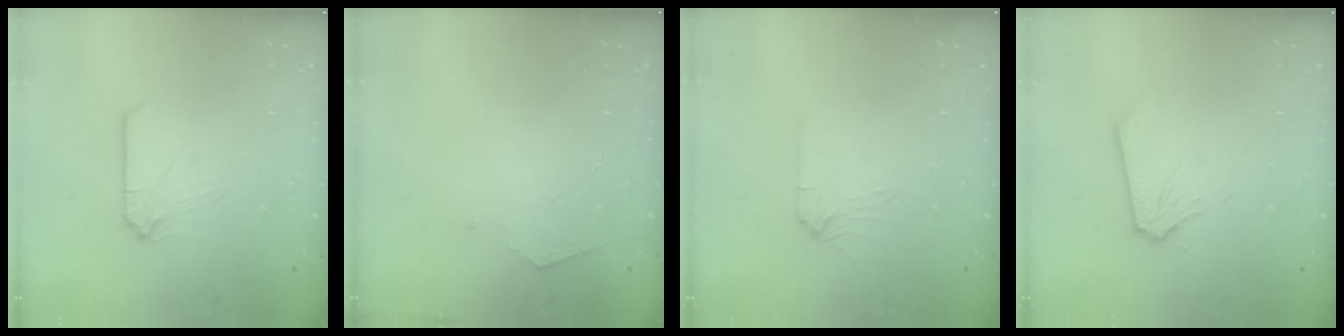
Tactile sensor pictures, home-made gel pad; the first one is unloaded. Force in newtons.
{"total": 2.7, "press": 2.7, "slide": 0.3}
{"total": 2.8, "press": 2.7, "slide": 0.4}
{"total": 0.0}